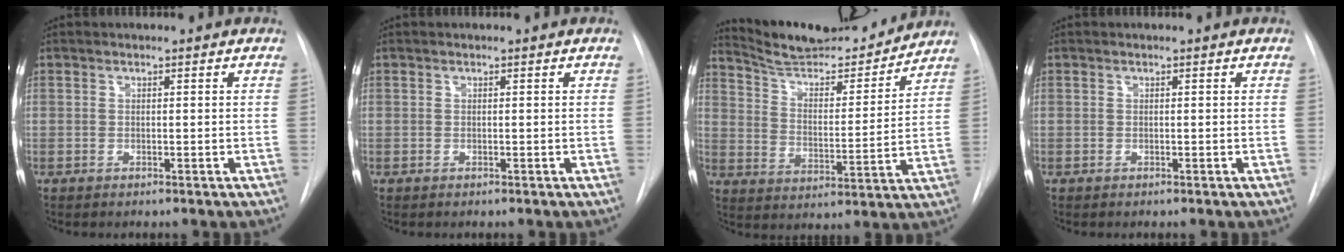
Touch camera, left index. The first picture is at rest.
{"total": 0.0}
{"total": 16.1, "force": [15.2, 2.3, 4.6], "torque": [-0.073, -0.017, 0.236]}
{"total": 0.0}